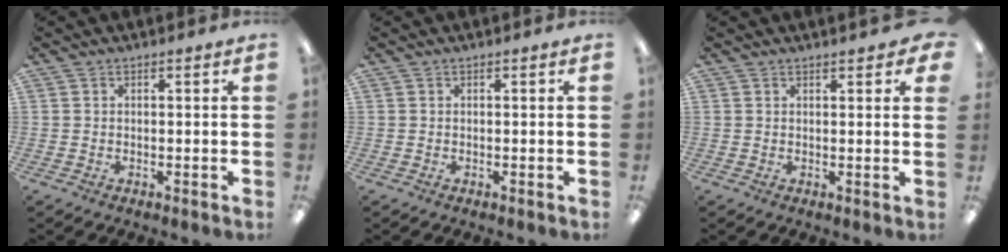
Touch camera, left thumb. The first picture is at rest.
{"total": 0.0}
{"total": 1.9, "force": [1.6, 0.3, 1.0], "torque": [-0.014, -0.002, 0.026]}